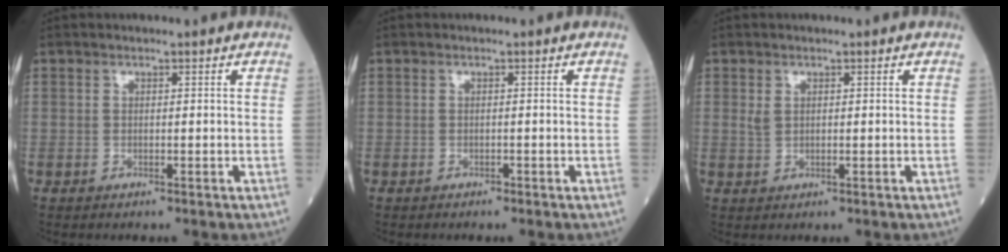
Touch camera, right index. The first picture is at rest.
{"total": 0.0}
{"total": 1.2, "force": [0.5, 0.7, 0.8], "torque": [-0.020, 0.002, 0.016]}